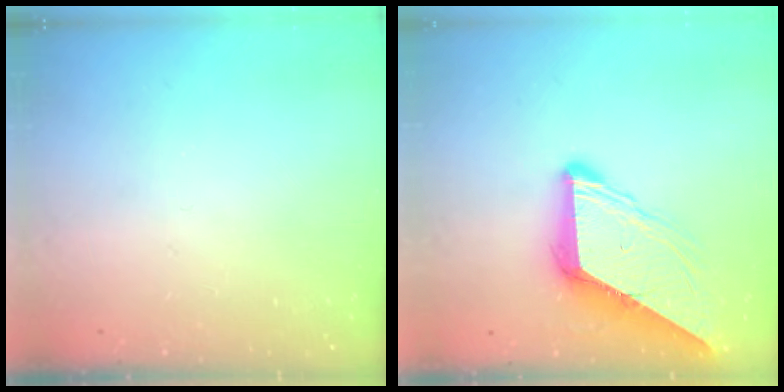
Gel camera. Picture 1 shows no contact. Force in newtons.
{"total": 10.3, "press": 10.3, "slide": 1.1}